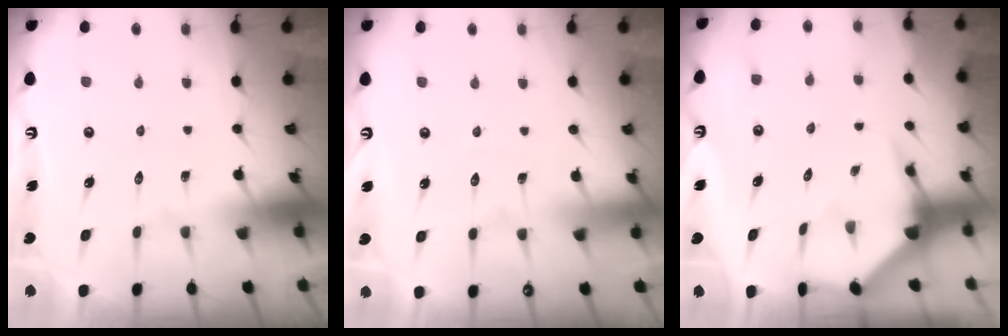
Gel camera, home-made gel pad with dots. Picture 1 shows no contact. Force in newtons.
{"total": 3.2, "press": 3.2, "slide": 0.5}
{"total": 4.0, "press": 4.0, "slide": 0.5}